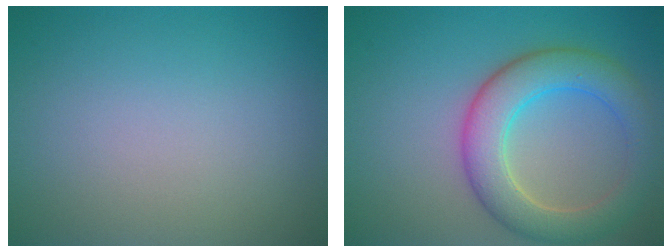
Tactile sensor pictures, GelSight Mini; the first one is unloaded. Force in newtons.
{"total": 6.3, "press": 6.2, "slide": 0.6}